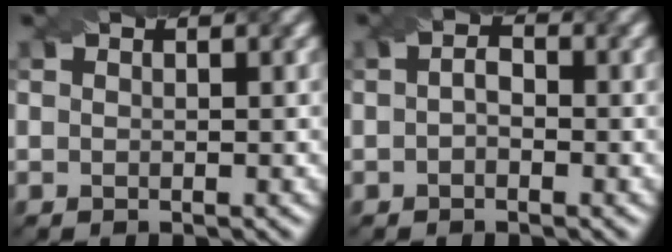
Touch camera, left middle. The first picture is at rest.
{"total": 1.1, "force": [-0.7, 0.8, 0.4], "torque": [0.005, 0.003, -0.008]}